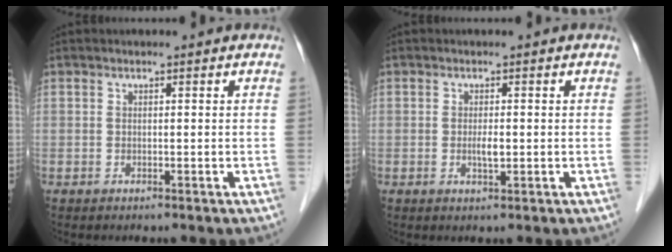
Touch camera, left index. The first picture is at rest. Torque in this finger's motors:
{"motor_torque": [0.24, 0.18, 0.03, 0.04]}